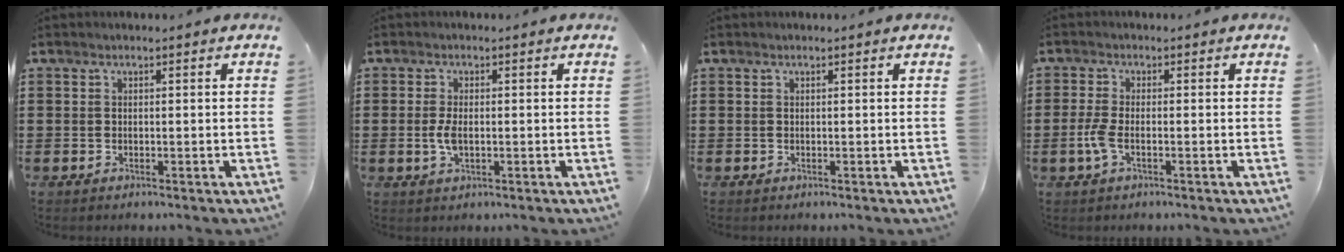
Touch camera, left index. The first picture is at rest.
{"total": 3.2, "force": [-0.1, 1.5, 2.8], "torque": [-0.070, -0.003, -0.007]}
{"total": 0.0}
{"total": 3.3, "force": [-1.0, 1.1, 2.9], "torque": [-0.079, -0.008, -0.024]}